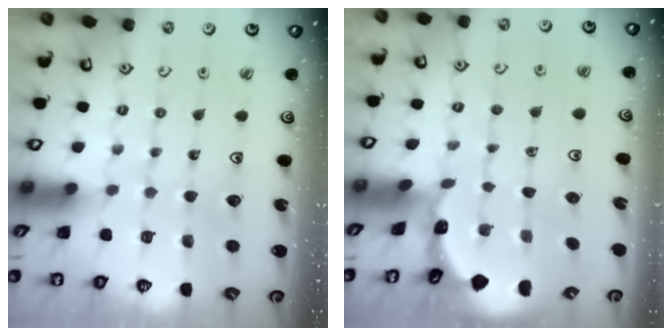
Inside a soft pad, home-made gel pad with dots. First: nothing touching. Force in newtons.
{"total": 0.8, "press": 0.8, "slide": 0.1}